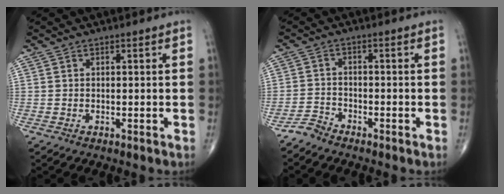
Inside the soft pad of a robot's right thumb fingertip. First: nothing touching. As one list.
[{"total": 2.7, "force": [-2.6, 0.6, 0.2], "torque": [-0.002, 0.001, -0.058]}]